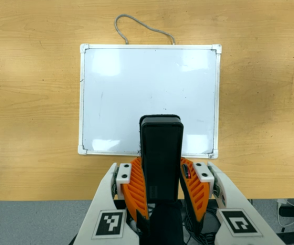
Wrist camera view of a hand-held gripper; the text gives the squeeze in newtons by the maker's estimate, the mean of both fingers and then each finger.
{"total": 6.2, "left": 5.5, "right": 7.0}